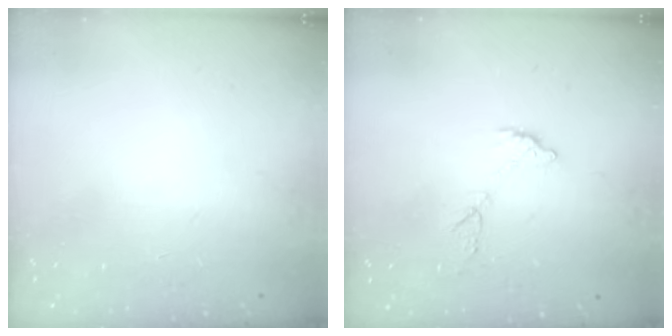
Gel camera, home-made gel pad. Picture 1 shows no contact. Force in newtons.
{"total": 6.6, "press": 6.6, "slide": 0.7}